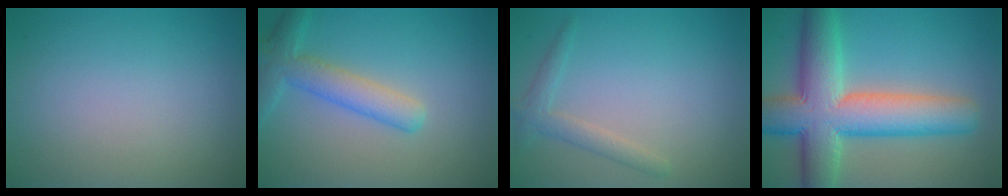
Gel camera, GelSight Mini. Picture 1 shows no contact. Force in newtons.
{"total": 4.1, "press": 4.1, "slide": 0.1}
{"total": 1.9, "press": 1.9, "slide": 0.1}
{"total": 10.9, "press": 10.9, "slide": 0.8}